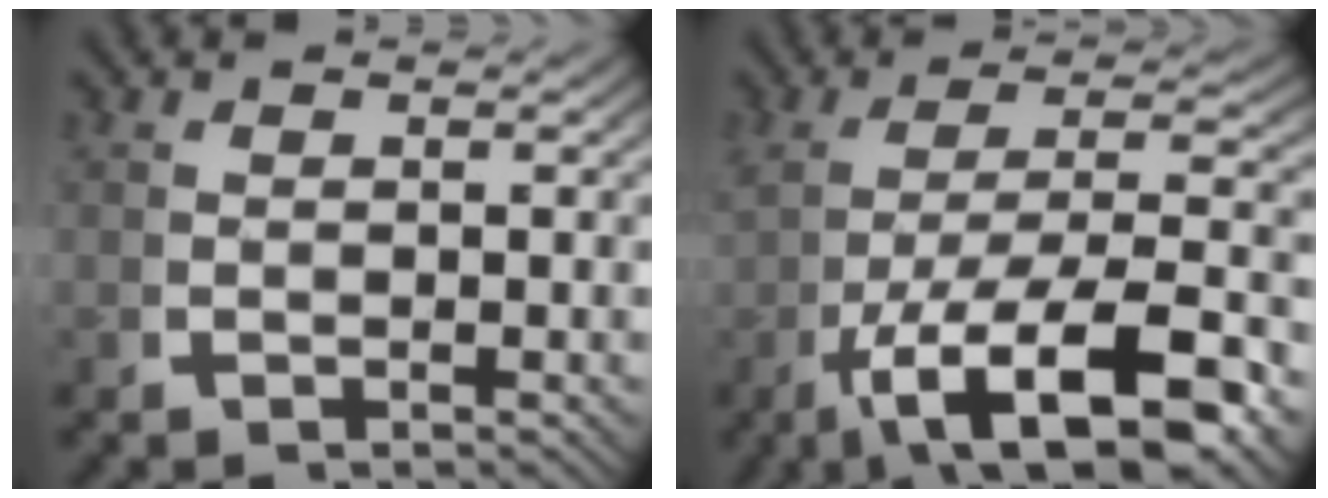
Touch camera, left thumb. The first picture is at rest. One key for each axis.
{"total": 10.0, "fx": -3.1, "fy": 4.1, "fz": 8.6, "tx": -0.168, "ty": -0.037, "tz": -0.017}